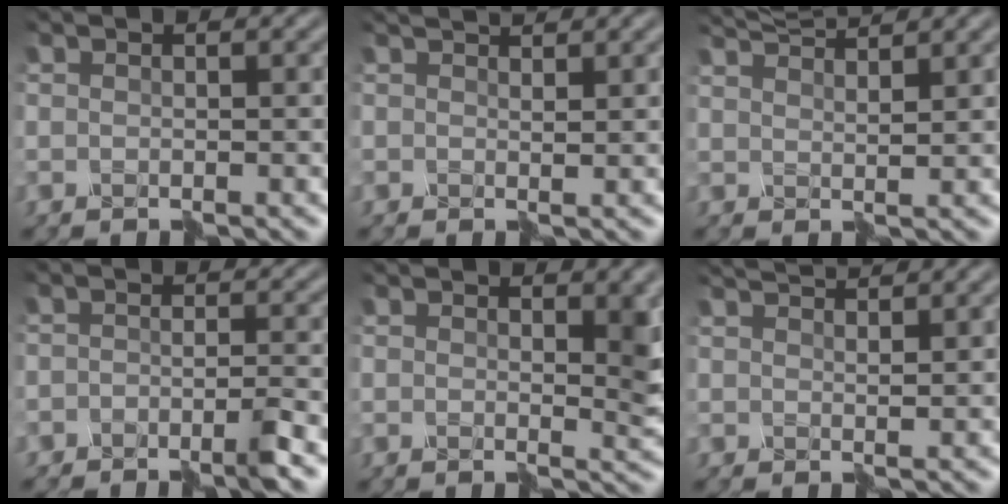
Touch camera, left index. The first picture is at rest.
{"total": 1.2, "force": [1.2, -0.2, 0.0], "torque": [-0.006, 0.009, 0.018]}
{"total": 3.7, "force": [3.6, -0.2, 0.4], "torque": [-0.018, 0.017, 0.065]}
{"total": 2.5, "force": [-2.4, 0.0, 0.7], "torque": [-0.021, 0.001, -0.046]}
{"total": 3.3, "force": [1.0, 1.3, 2.8], "torque": [-0.042, 0.003, 0.012]}
{"total": 2.0, "force": [1.9, -0.3, 0.2], "torque": [-0.008, 0.011, 0.031]}